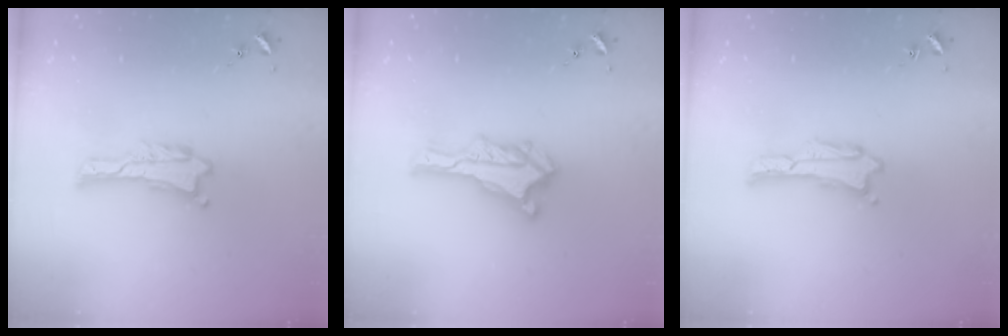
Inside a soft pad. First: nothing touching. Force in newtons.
{"total": 0.6, "press": 0.5, "slide": 0.2}
{"total": 0.7, "press": 0.7, "slide": 0.1}